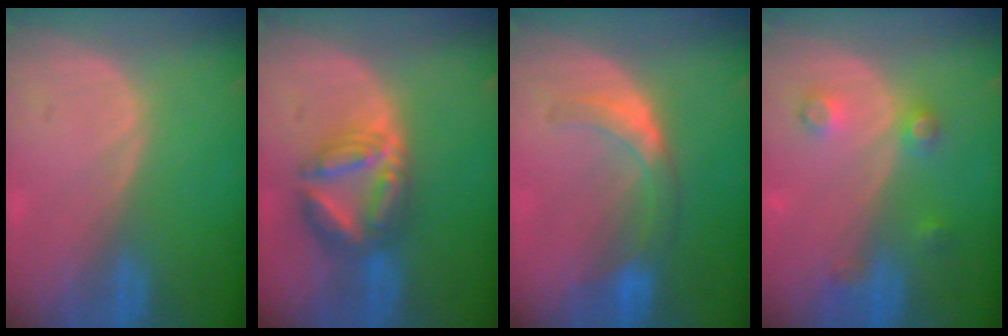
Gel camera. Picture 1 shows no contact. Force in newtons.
{"total": 7.3, "press": 7.3, "slide": 0.6}
{"total": 5.8, "press": 5.3, "slide": 2.4}
{"total": 4.1, "press": 3.6, "slide": 2.0}